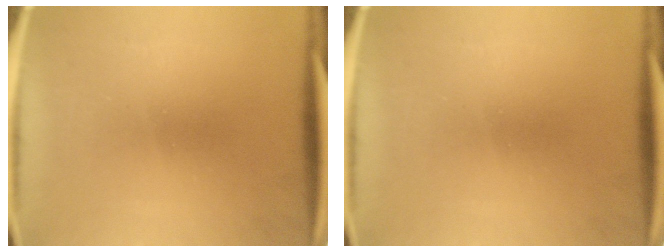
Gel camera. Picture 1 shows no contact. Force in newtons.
{"total": 0.0}